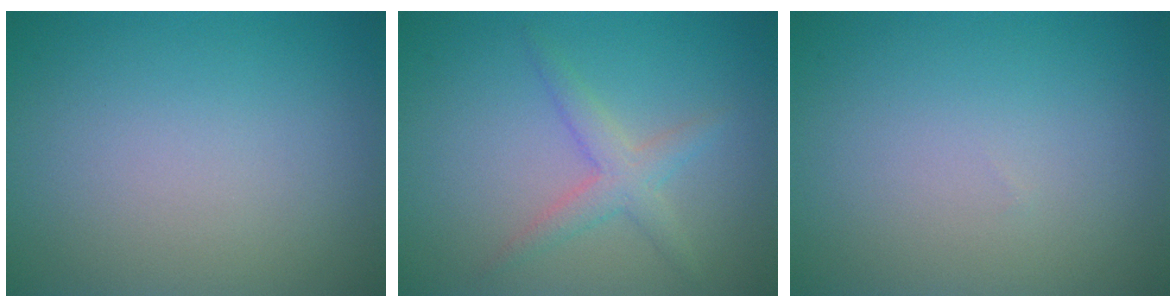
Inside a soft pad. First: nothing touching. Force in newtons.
{"total": 2.4, "press": 2.4, "slide": 0.0}
{"total": 0.0}